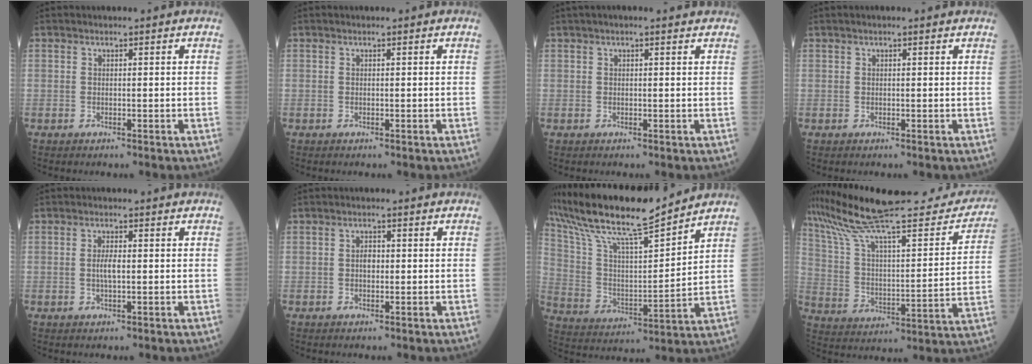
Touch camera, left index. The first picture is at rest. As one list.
[{"total": 0.0}, {"total": 3.7, "force": [3.2, 0.2, 1.9], "torque": [-0.027, 0.030, 0.039]}, {"total": 1.8, "force": [1.5, 0.1, 1.0], "torque": [-0.012, 0.022, 0.020]}, {"total": 2.1, "force": [-0.2, 0.5, 2.1], "torque": [-0.045, -0.003, -0.003]}, {"total": 1.7, "force": [-0.1, 1.0, 1.3], "torque": [-0.022, -0.001, -0.002]}, {"total": 17.8, "force": [15.6, 1.0, 8.4], "torque": [-0.174, 0.012, 0.282]}, {"total": 31.2, "force": [27.2, 5.4, 14.2], "torque": [-0.234, -0.027, 0.381]}]